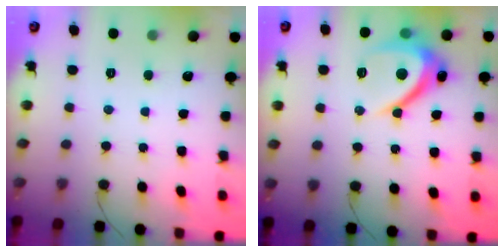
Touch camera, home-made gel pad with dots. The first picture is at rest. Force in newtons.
{"total": 10.5, "press": 10.5, "slide": 0.7}